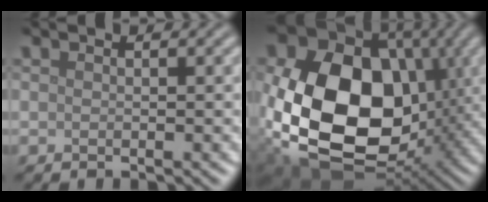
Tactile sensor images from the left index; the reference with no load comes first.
{"total": 19.7, "force": [-0.3, 14.7, 13.1], "torque": [-0.279, -0.048, 0.008]}